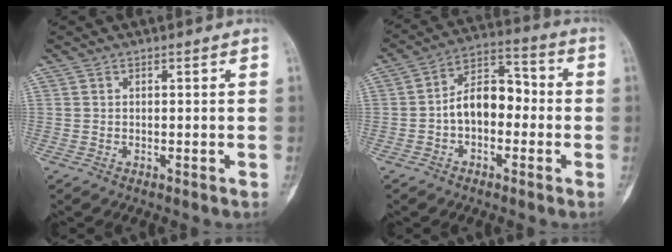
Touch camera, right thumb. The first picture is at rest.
{"total": 10.2, "force": [-1.5, 6.6, 7.6], "torque": [-0.100, 0.043, -0.040]}